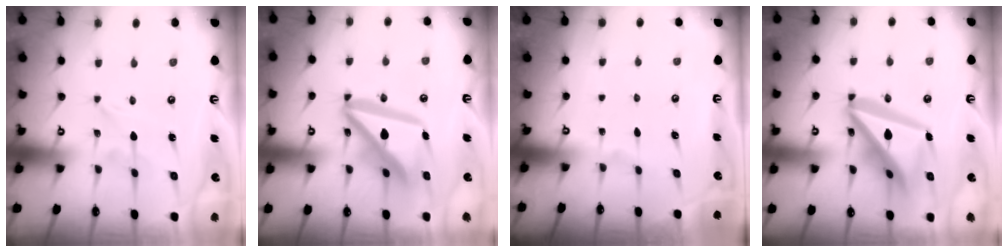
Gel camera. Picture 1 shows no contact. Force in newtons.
{"total": 17.4, "press": 17.3, "slide": 1.9}
{"total": 0.0}
{"total": 20.7, "press": 20.6, "slide": 2.3}